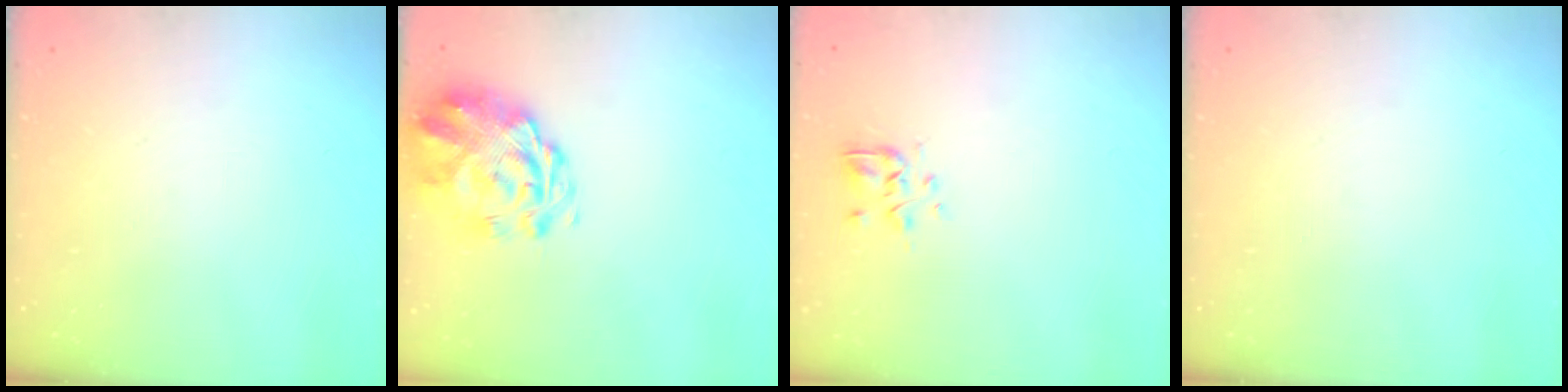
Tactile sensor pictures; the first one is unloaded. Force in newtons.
{"total": 3.3, "press": 2.9, "slide": 1.5}
{"total": 3.0, "press": 2.9, "slide": 0.8}
{"total": 0.0}